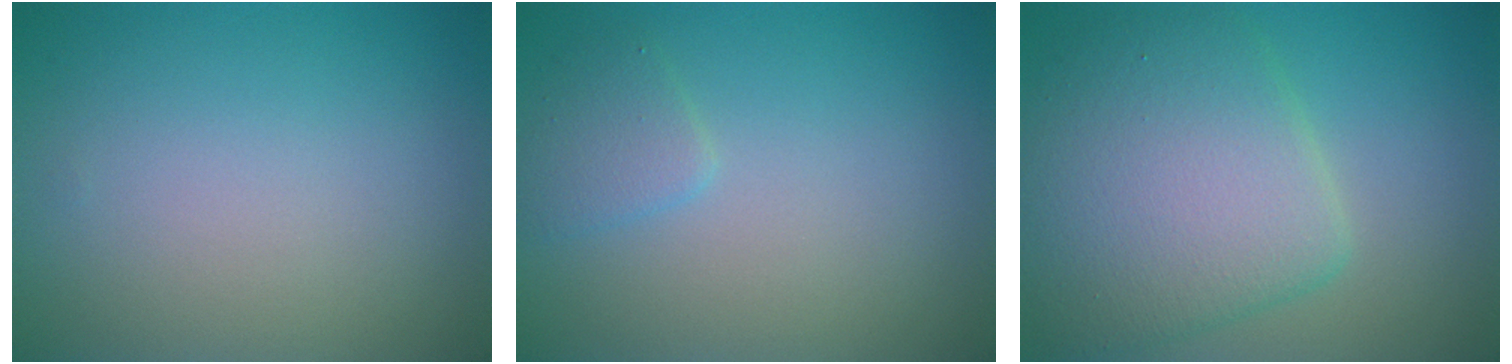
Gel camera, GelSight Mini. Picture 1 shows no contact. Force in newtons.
{"total": 1.6, "press": 1.6, "slide": 0.1}
{"total": 7.9, "press": 7.9, "slide": 0.2}